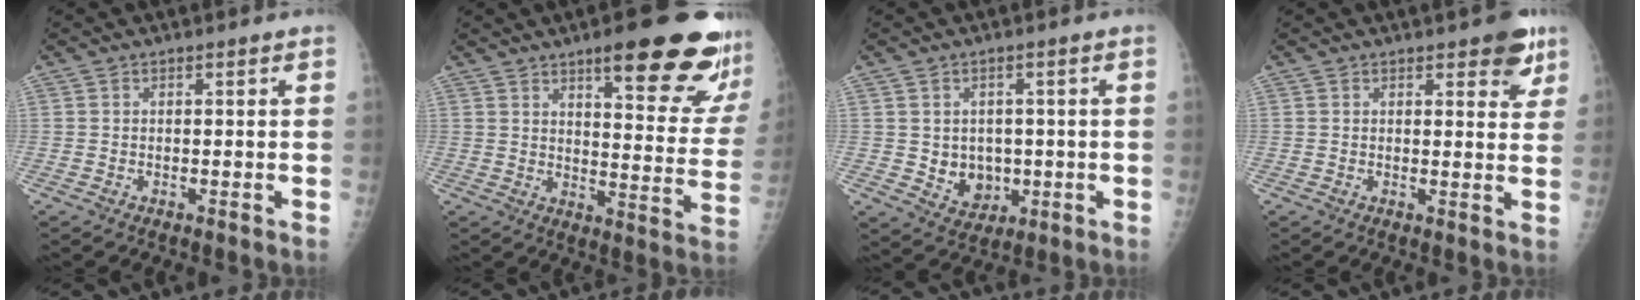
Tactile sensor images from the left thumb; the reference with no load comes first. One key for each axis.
{"total": 21.9, "fx": 13.8, "fy": 5.2, "fz": 16.2, "tx": -0.178, "ty": -0.070, "tz": 0.181}
{"total": 6.4, "fx": -0.4, "fy": 5.5, "fz": 3.4, "tx": -0.021, "ty": -0.003, "tz": 0.011}
{"total": 5.8, "fx": 3.6, "fy": 2.4, "fz": 3.9, "tx": -0.018, "ty": -0.015, "tz": 0.039}